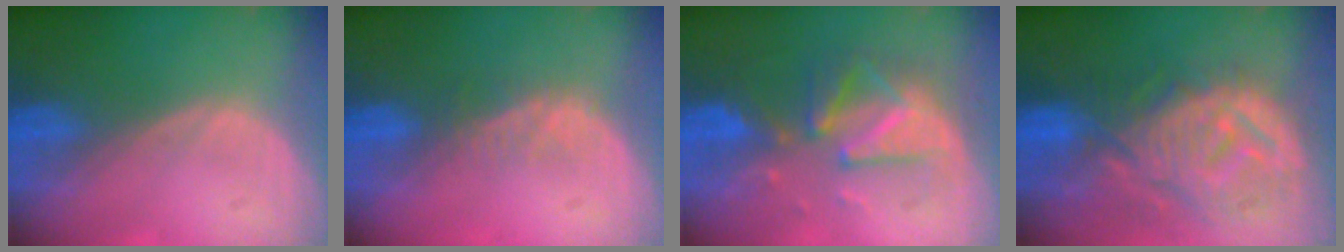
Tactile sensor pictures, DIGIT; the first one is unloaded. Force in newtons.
{"total": 2.8, "press": 2.3, "slide": 1.7}
{"total": 8.1, "press": 8.1, "slide": 0.8}
{"total": 12.3, "press": 11.0, "slide": 5.4}